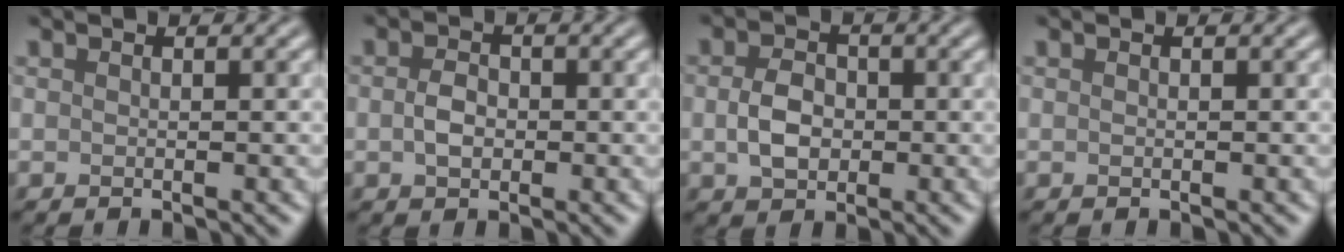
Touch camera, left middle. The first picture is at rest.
{"total": 2.3, "force": [-0.2, 1.6, 1.6], "torque": [-0.033, 0.001, -0.007]}
{"total": 3.5, "force": [-0.3, 2.6, 2.4], "torque": [-0.050, -0.001, -0.010]}
{"total": 0.0}